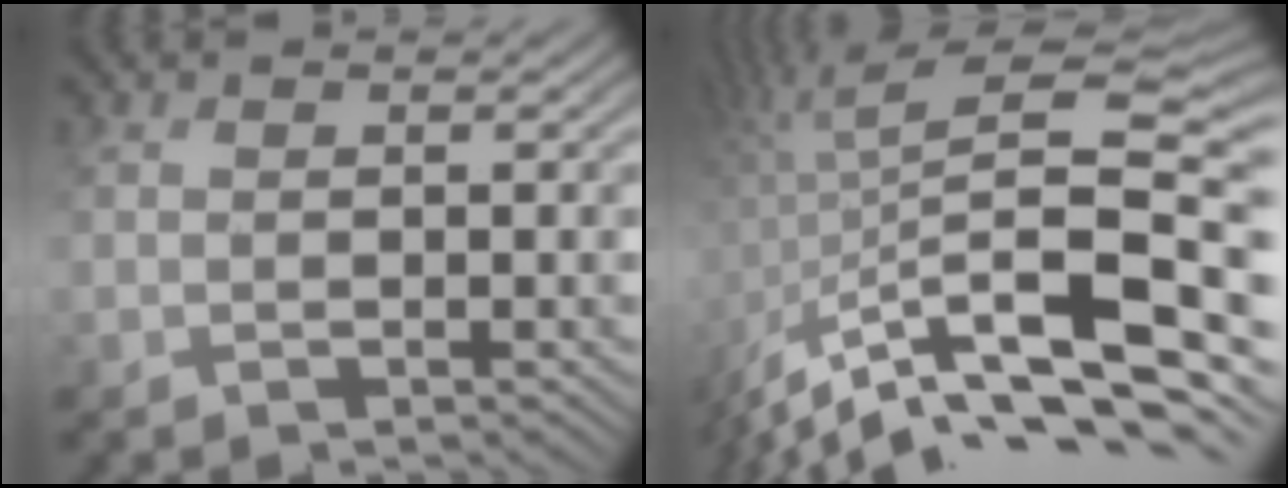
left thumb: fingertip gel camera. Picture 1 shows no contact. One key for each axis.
{"total": 15.7, "fx": -3.7, "fy": 6.0, "fz": 14.0, "tx": -0.271, "ty": 0.006, "tz": -0.044}